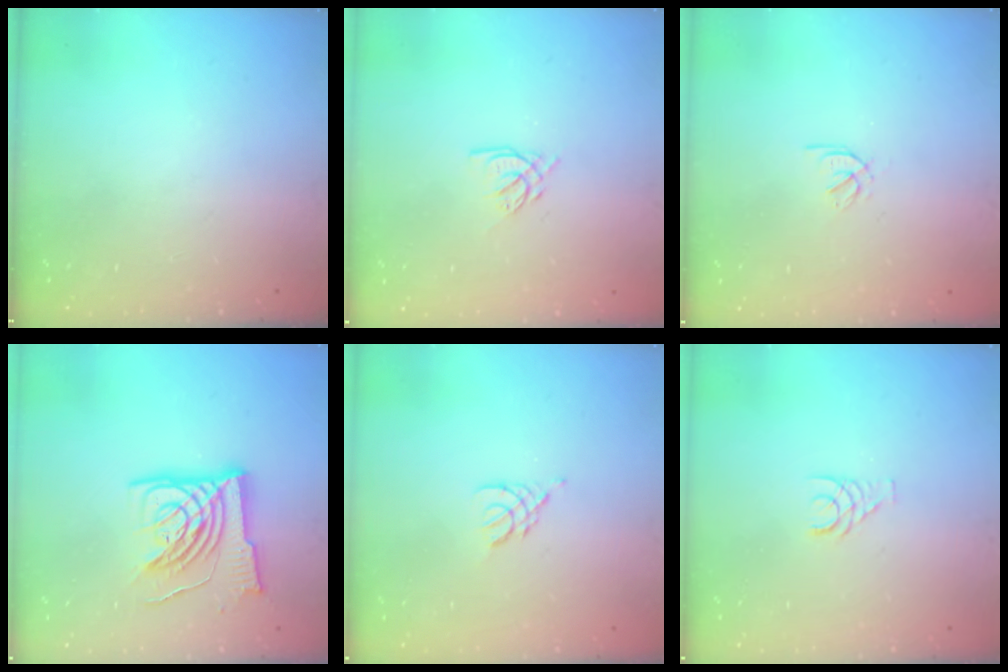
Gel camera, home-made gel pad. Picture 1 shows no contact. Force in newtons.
{"total": 4.2, "press": 4.1, "slide": 0.4}
{"total": 1.5, "press": 1.4, "slide": 0.5}
{"total": 12.4, "press": 12.2, "slide": 2.0}
{"total": 2.9, "press": 2.8, "slide": 0.6}
{"total": 3.6, "press": 3.6, "slide": 0.4}